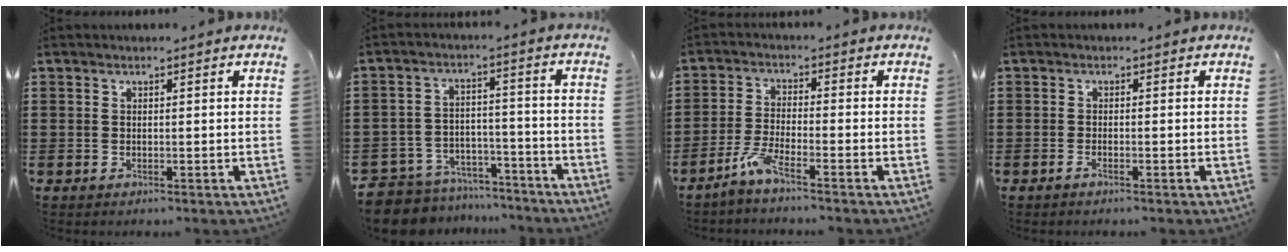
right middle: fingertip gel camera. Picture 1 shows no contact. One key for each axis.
{"total": 7.5, "fx": -7.3, "fy": 1.4, "fz": 0.3, "tx": -0.020, "ty": 0.016, "tz": -0.150}
{"total": 4.4, "fx": -3.2, "fy": 0.4, "fz": 3.0, "tx": -0.078, "ty": -0.009, "tz": -0.067}
{"total": 0.7, "fx": -0.5, "fy": 0.1, "fz": 0.5, "tx": -0.011, "ty": -0.003, "tz": -0.009}